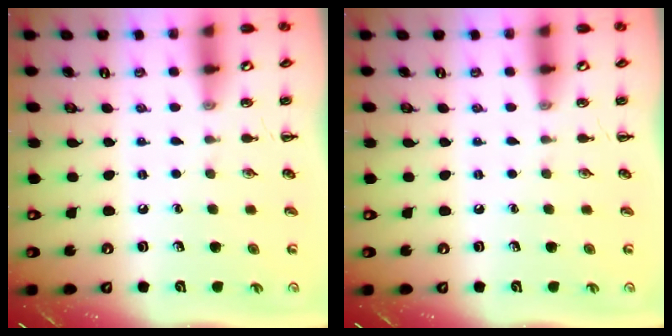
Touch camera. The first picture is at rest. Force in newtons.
{"total": 0.0}